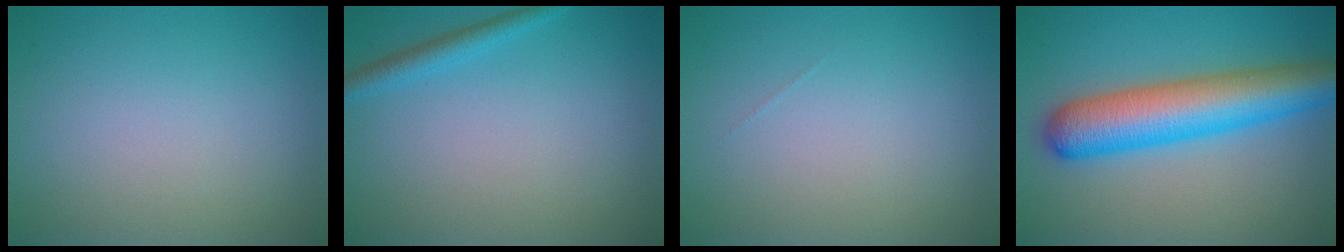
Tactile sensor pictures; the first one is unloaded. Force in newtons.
{"total": 2.3, "press": 2.3, "slide": 0.0}
{"total": 0.0}
{"total": 8.8, "press": 8.8, "slide": 0.2}